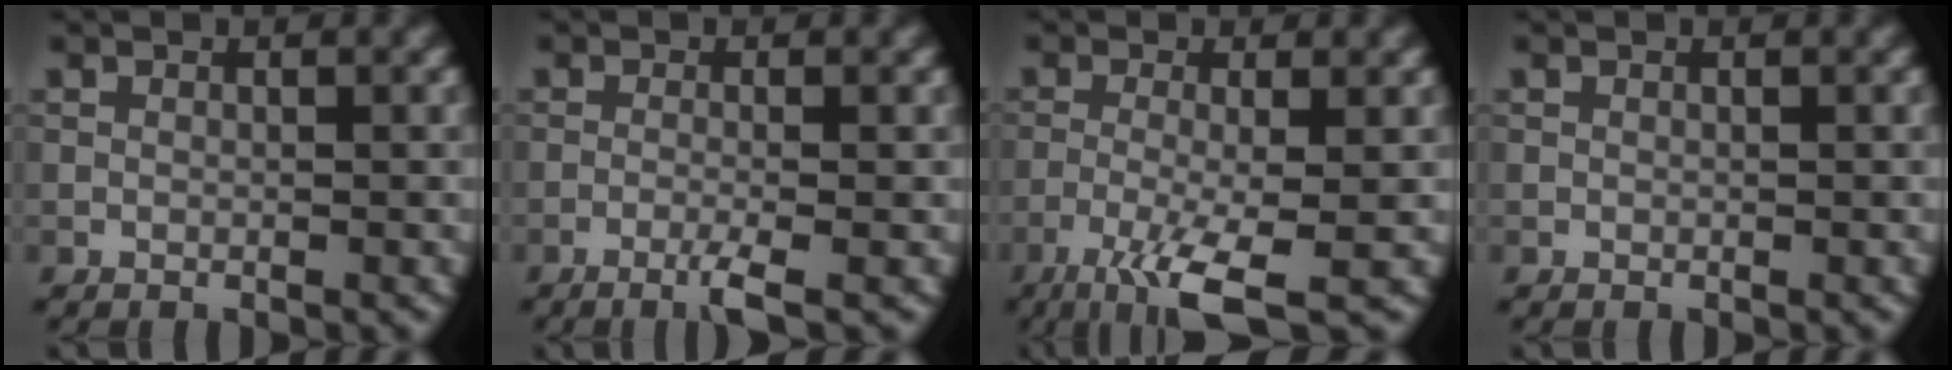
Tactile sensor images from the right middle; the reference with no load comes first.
{"total": 2.1, "force": [-1.0, 0.2, 1.8], "torque": [-0.030, 0.001, -0.027]}
{"total": 6.4, "force": [-3.3, 1.4, 5.3], "torque": [-0.094, -0.004, -0.069]}
{"total": 0.0}